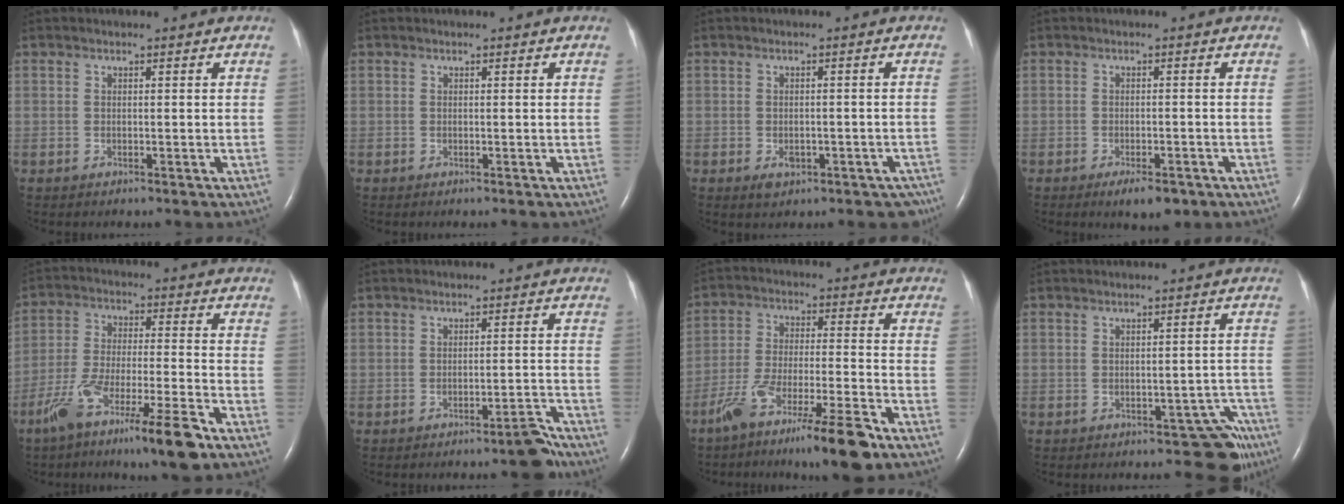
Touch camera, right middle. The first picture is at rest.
{"total": 0.0}
{"total": 5.0, "force": [-2.9, 3.0, 2.8], "torque": [-0.021, 0.007, -0.034]}
{"total": 4.2, "force": [-2.7, 1.3, 2.9], "torque": [-0.045, -0.004, -0.034]}
{"total": 13.2, "force": [-8.4, 0.7, 10.1], "torque": [-0.193, -0.023, -0.150]}
{"total": 3.4, "force": [-3.0, 0.6, 1.6], "torque": [-0.012, 0.007, -0.041]}
{"total": 12.8, "force": [-8.9, 0.7, 9.2], "torque": [-0.171, -0.021, -0.155]}
{"total": 5.0, "force": [-3.8, 2.5, 1.9], "torque": [0.008, 0.028, -0.050]}